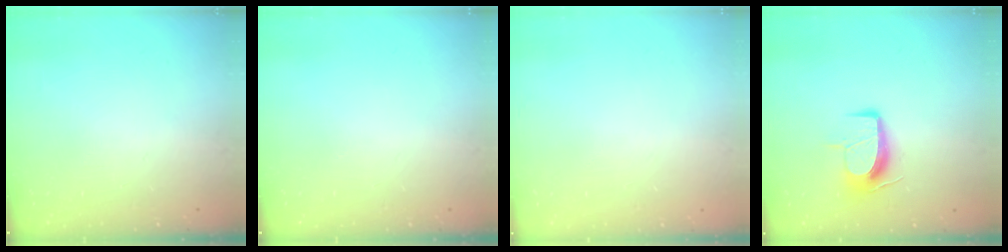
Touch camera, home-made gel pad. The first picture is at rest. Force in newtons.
{"total": 0.0}
{"total": 0.5, "press": 0.5, "slide": 0.1}
{"total": 10.5, "press": 10.5, "slide": 0.9}